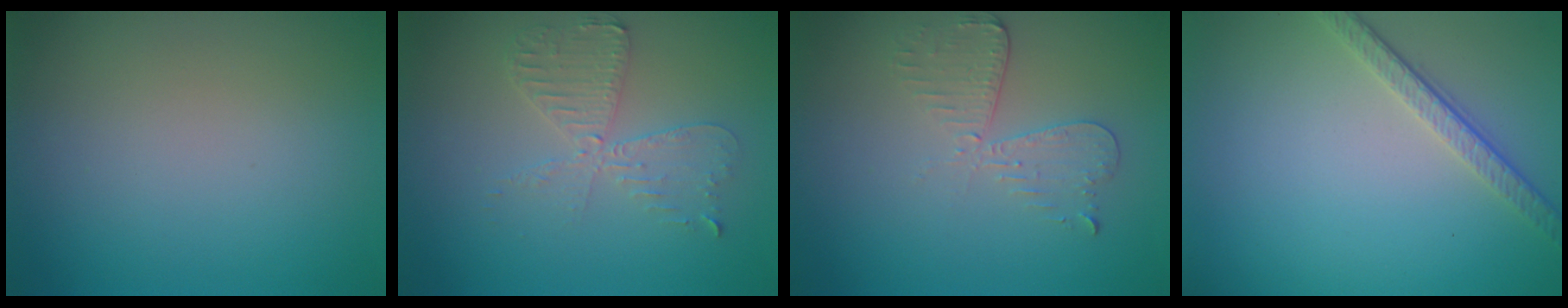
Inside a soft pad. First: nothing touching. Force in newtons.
{"total": 3.6, "press": 3.1, "slide": 1.9}
{"total": 2.9, "press": 2.5, "slide": 1.5}
{"total": 3.1, "press": 2.3, "slide": 2.1}